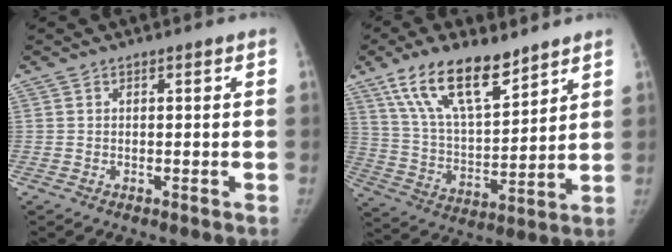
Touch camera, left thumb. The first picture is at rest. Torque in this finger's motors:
{"motor_torque": [0.38, -0.36, 1.35, -1.42, 0.52]}